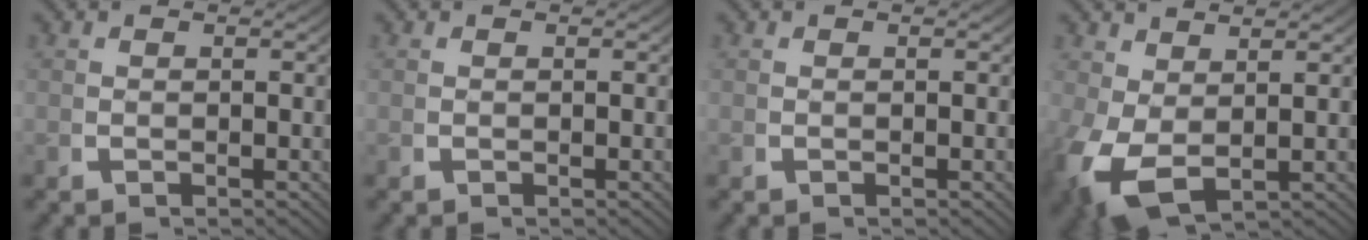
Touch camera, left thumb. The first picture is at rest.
{"total": 0.0}
{"total": 0.0}
{"total": 5.8, "force": [-0.6, 3.5, 4.5], "torque": [-0.103, -0.029, 0.014]}